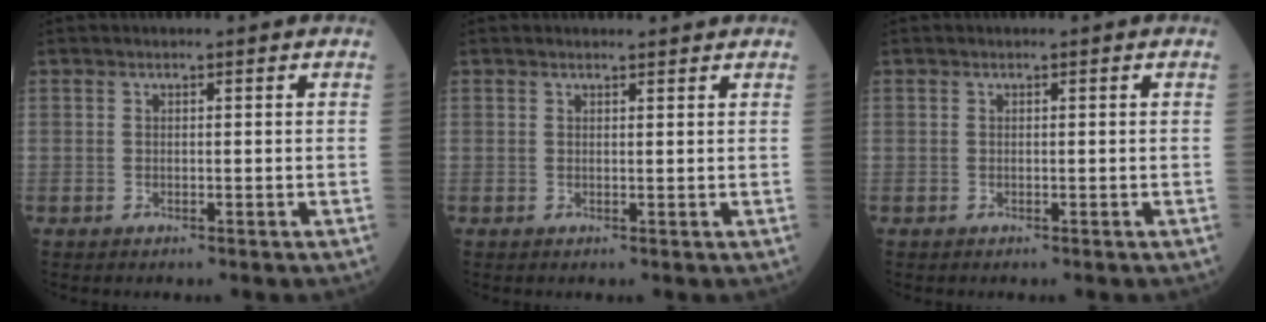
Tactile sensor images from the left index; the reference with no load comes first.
{"total": 2.0, "force": [1.9, 0.2, 0.3], "torque": [-0.011, 0.004, 0.025]}
{"total": 0.0}